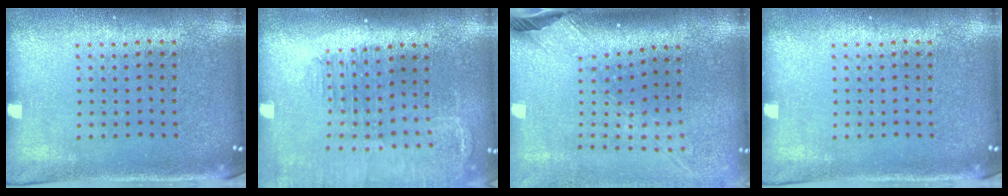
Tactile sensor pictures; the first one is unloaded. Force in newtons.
{"total": 1.4, "press": 1.3, "slide": 0.3}
{"total": 2.6, "press": 1.8, "slide": 1.8}
{"total": 0.0}